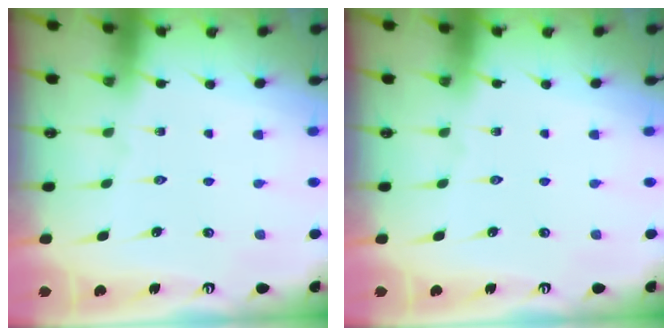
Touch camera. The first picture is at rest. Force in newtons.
{"total": 0.0}